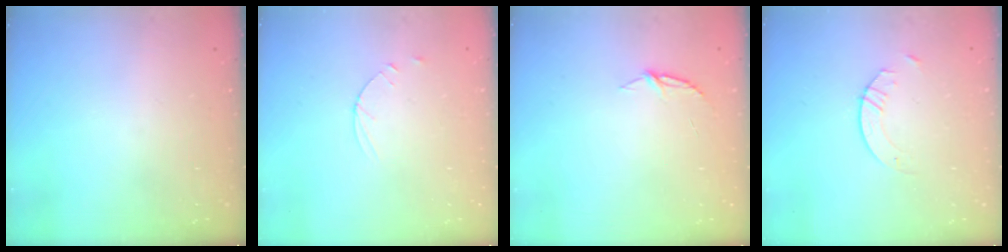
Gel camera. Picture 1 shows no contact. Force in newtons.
{"total": 4.5, "press": 4.4, "slide": 0.4}
{"total": 5.1, "press": 5.1, "slide": 0.5}
{"total": 2.9, "press": 2.9, "slide": 0.3}